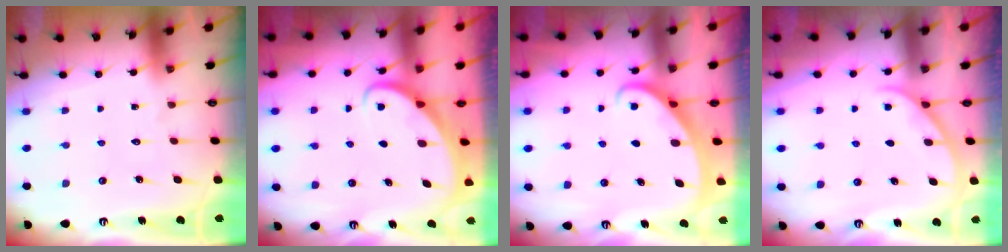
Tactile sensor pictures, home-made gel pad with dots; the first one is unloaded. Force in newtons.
{"total": 2.2, "press": 2.2, "slide": 0.2}
{"total": 2.2, "press": 2.2, "slide": 0.2}
{"total": 1.8, "press": 1.7, "slide": 0.3}